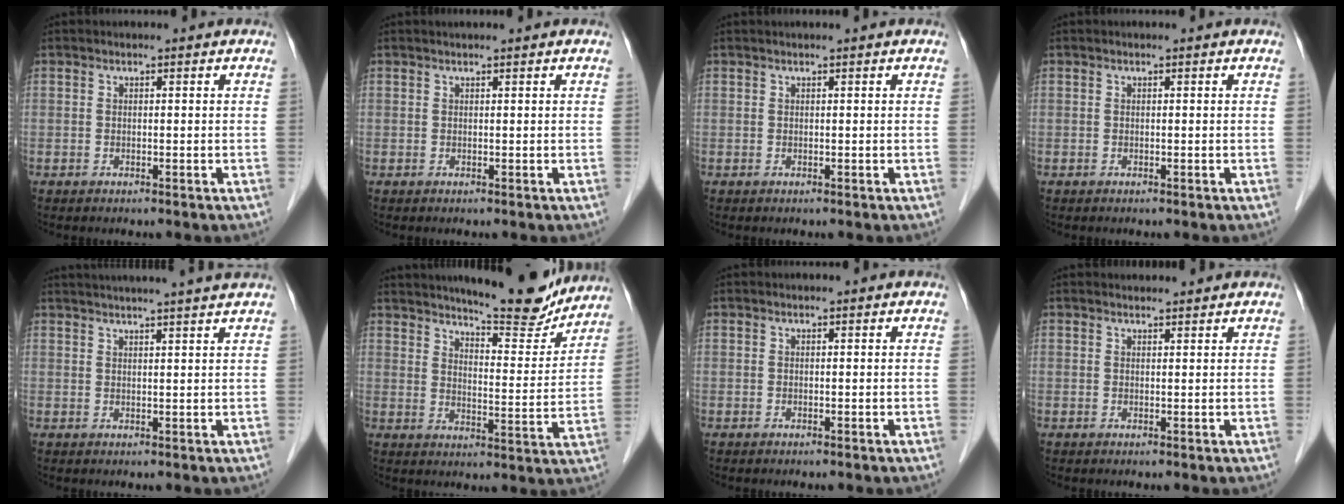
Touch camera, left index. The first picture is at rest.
{"total": 1.3, "force": [1.1, 0.0, 0.7], "torque": [-0.008, 0.015, 0.019]}
{"total": 0.6, "force": [0.5, -0.1, 0.3], "torque": [-0.004, 0.008, 0.013]}
{"total": 0.0}
{"total": 11.9, "force": [10.7, -1.3, 5.0], "torque": [-0.081, 0.007, 0.136]}
{"total": 14.4, "force": [13.2, 1.8, 5.5], "torque": [-0.078, -0.026, 0.176]}
{"total": 0.0}
{"total": 1.8, "force": [1.8, 0.2, 0.2], "torque": [-0.010, 0.012, 0.029]}